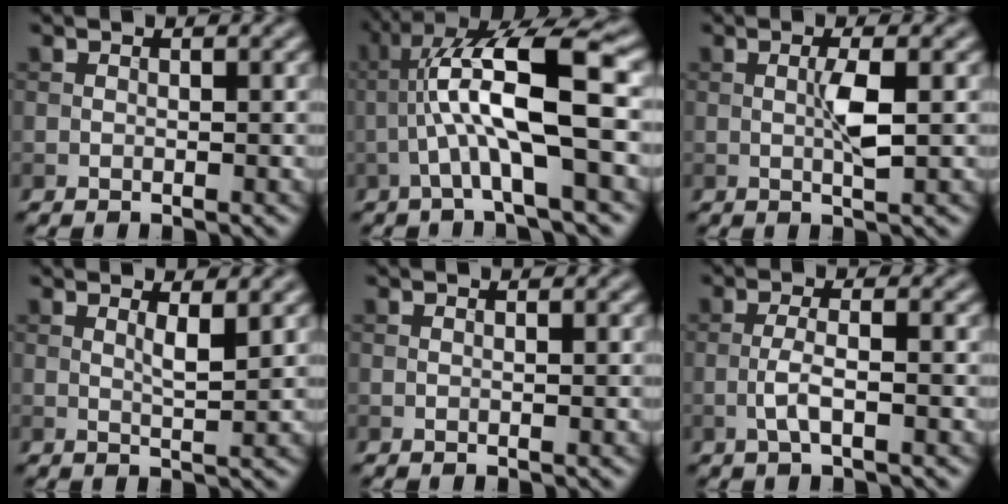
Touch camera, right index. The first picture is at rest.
{"total": 9.7, "force": [-0.6, 2.0, 9.5], "torque": [-0.168, 0.026, -0.013]}
{"total": 2.4, "force": [0.1, 0.3, 2.4], "torque": [-0.049, 0.003, 0.003]}
{"total": 1.7, "force": [0.9, 0.2, 1.5], "torque": [-0.027, -0.002, 0.014]}
{"total": 0.0}
{"total": 2.4, "force": [-0.9, 0.5, 2.2], "torque": [-0.046, 0.006, -0.022]}